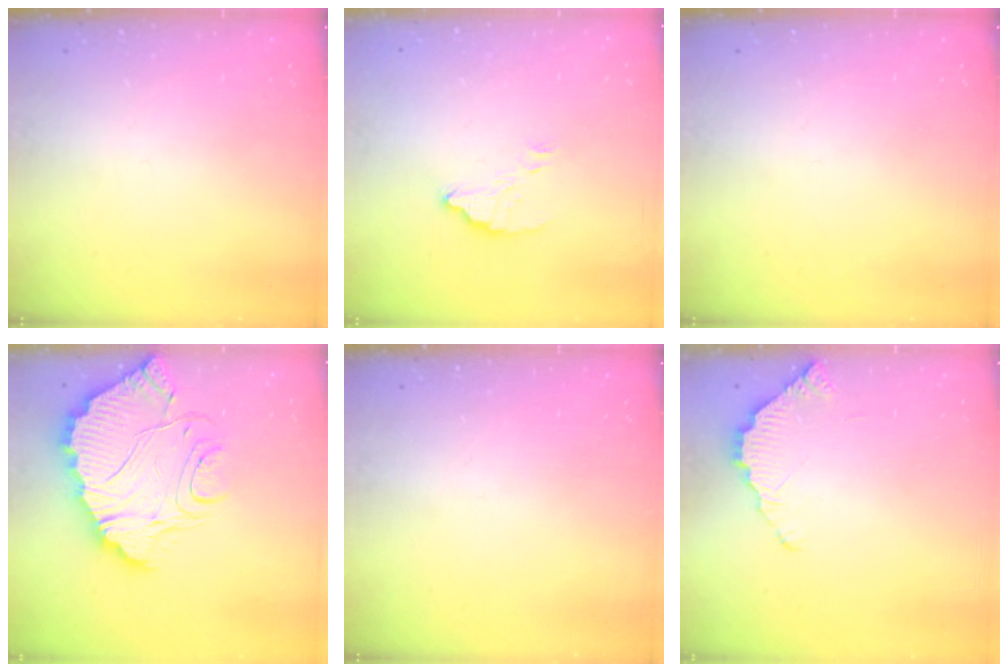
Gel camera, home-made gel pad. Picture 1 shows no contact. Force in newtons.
{"total": 3.8, "press": 3.8, "slide": 0.2}
{"total": 0.0}
{"total": 16.3, "press": 16.2, "slide": 1.7}
{"total": 0.0}
{"total": 2.8, "press": 2.8, "slide": 0.3}